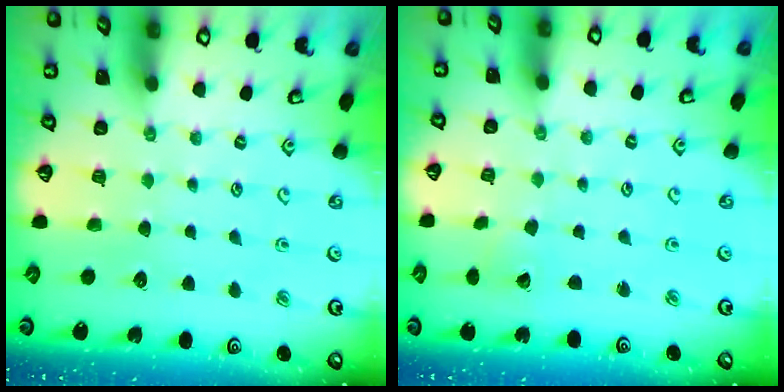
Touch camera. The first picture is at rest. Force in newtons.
{"total": 1.5, "press": 1.5, "slide": 0.2}